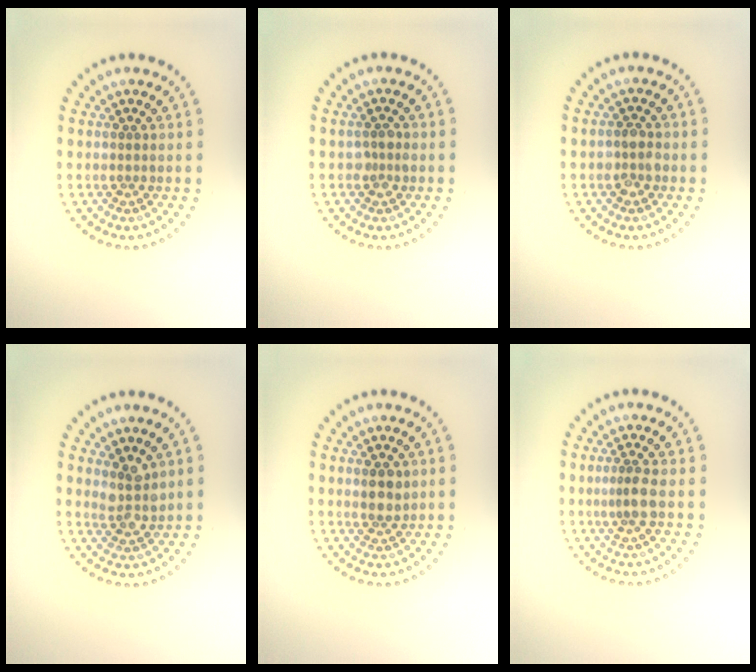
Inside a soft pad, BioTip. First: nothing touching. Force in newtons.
{"total": 1.1, "press": 1.1, "slide": 0.2}
{"total": 2.1, "press": 2.0, "slide": 0.4}
{"total": 2.6, "press": 2.2, "slide": 1.3}
{"total": 2.0, "press": 1.9, "slide": 0.7}
{"total": 2.0, "press": 1.5, "slide": 1.2}